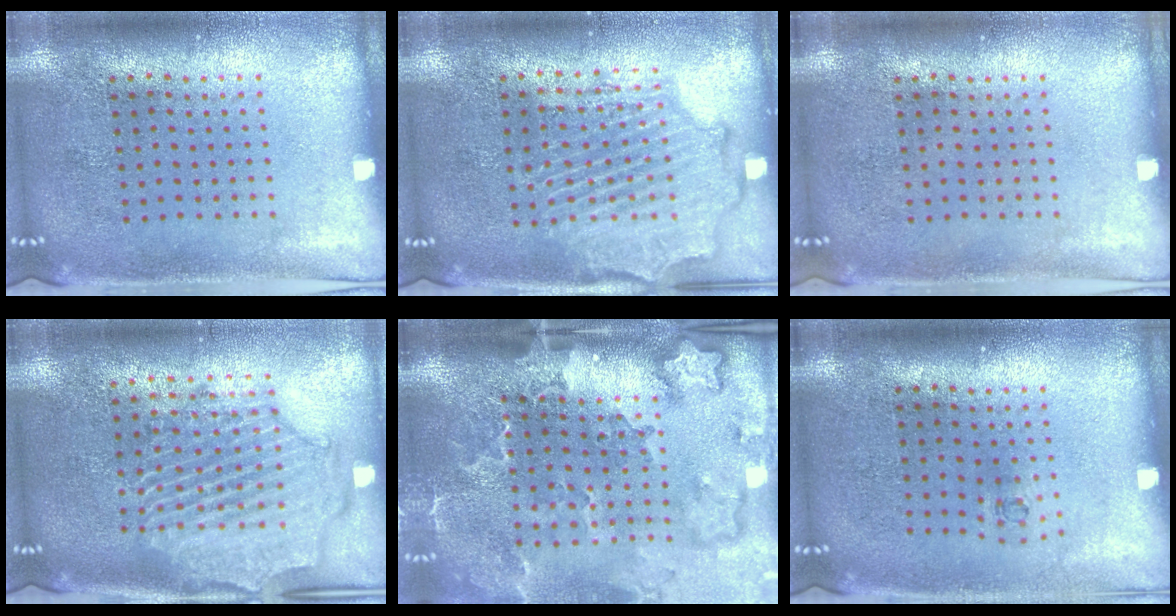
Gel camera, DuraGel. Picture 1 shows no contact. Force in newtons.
{"total": 2.1, "press": 2.0, "slide": 0.4}
{"total": 0.0}
{"total": 2.3, "press": 2.2, "slide": 0.9}
{"total": 3.4, "press": 2.5, "slide": 2.3}
{"total": 0.6, "press": 0.2, "slide": 0.5}